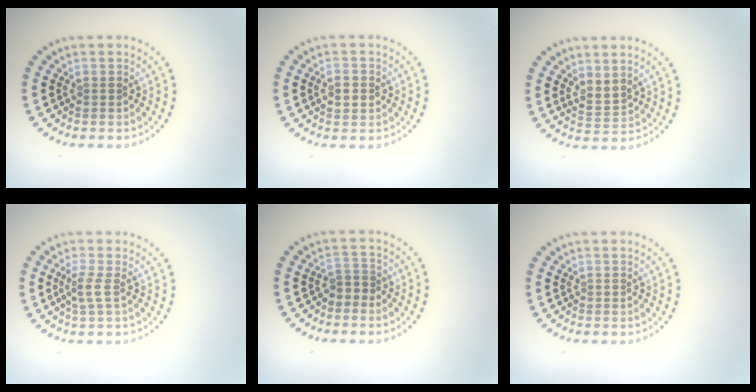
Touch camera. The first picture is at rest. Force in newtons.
{"total": 2.3, "press": 2.3, "slide": 0.1}
{"total": 1.7, "press": 1.5, "slide": 0.9}
{"total": 1.6, "press": 1.3, "slide": 1.0}
{"total": 1.6, "press": 1.2, "slide": 1.0}
{"total": 0.0}